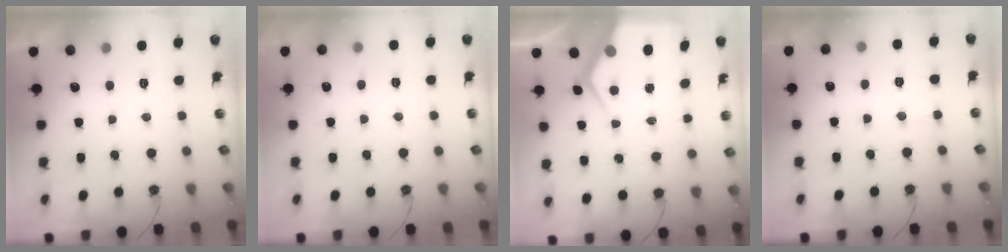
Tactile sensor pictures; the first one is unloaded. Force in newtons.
{"total": 5.8, "press": 5.8, "slide": 0.7}
{"total": 9.0, "press": 8.9, "slide": 1.1}
{"total": 5.2, "press": 5.2, "slide": 0.5}